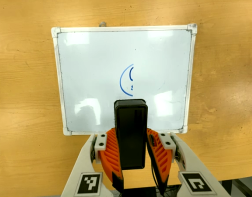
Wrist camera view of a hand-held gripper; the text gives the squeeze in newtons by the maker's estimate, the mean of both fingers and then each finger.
{"total": 4.6, "left": 4.2, "right": 5.0}